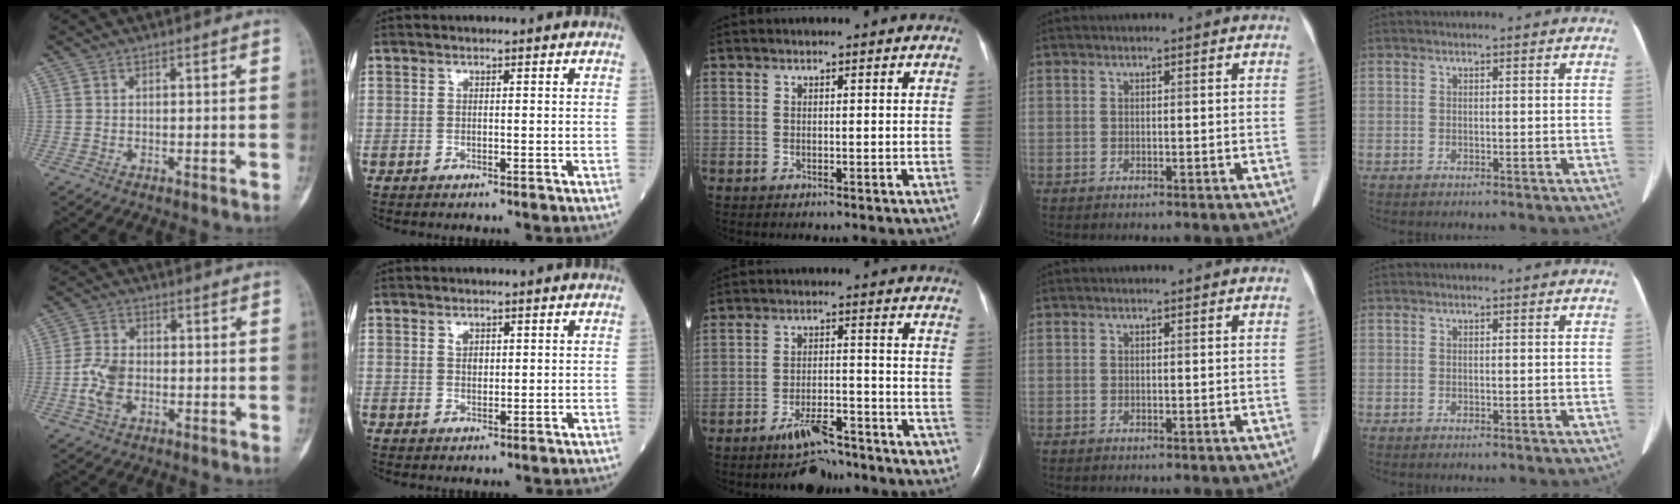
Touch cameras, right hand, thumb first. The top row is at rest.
{"thumb": {"total": 6.6, "force": [-1.4, 4.4, 4.8], "torque": [-0.095, 0.010, -0.030]}, "index": {"total": 1.6, "force": [0.7, 1.0, 1.0], "torque": [-0.017, -0.001, 0.013]}, "middle": {"total": 8.2, "force": [-6.5, 2.6, 4.3], "torque": [-0.062, 0.003, -0.103]}}